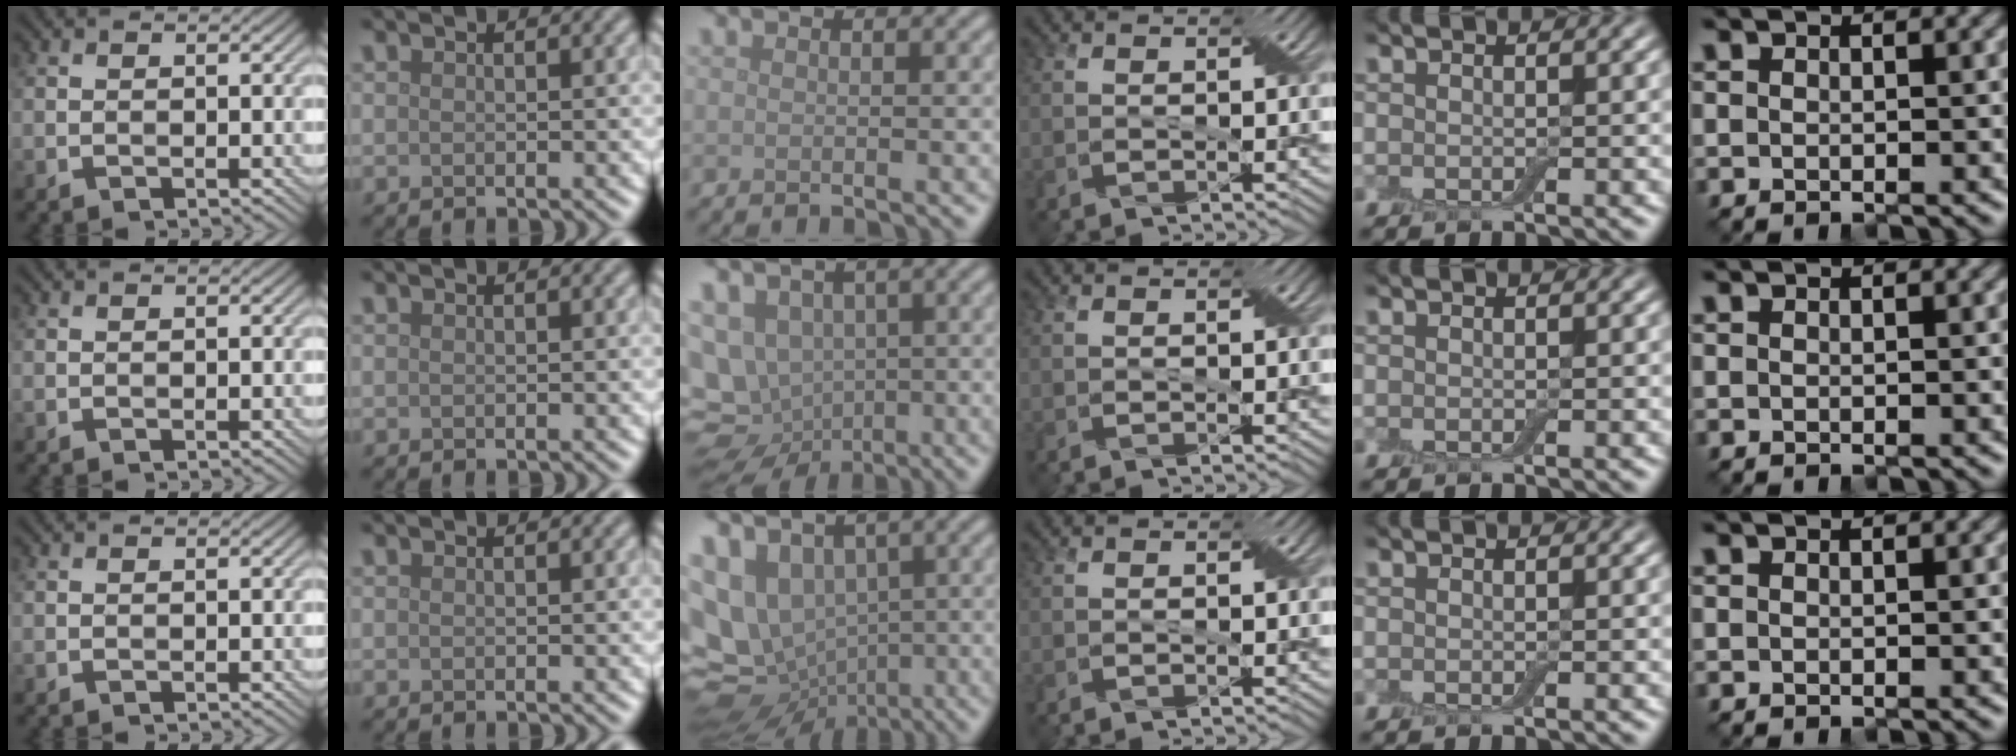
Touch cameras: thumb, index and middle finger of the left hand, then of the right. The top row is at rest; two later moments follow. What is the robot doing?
{"motion": "press", "object": "electronic device side button"}